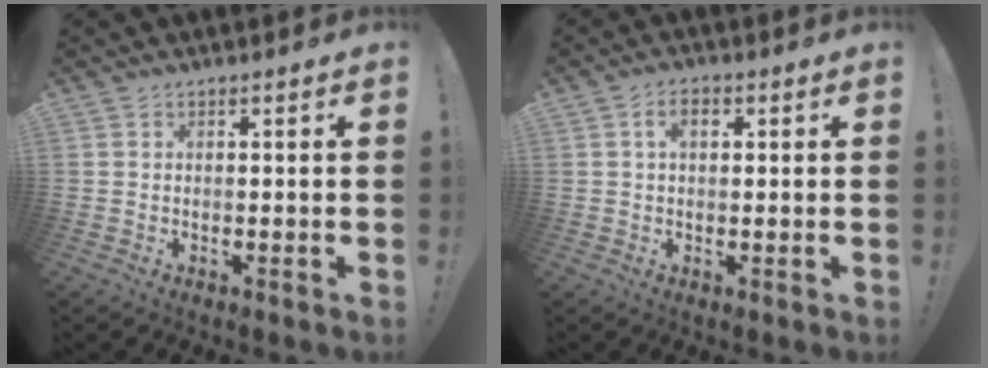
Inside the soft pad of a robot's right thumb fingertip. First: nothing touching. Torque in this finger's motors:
{"motor_torque": [-0.16, 0.16, 0.01, 0.01, 0.03]}